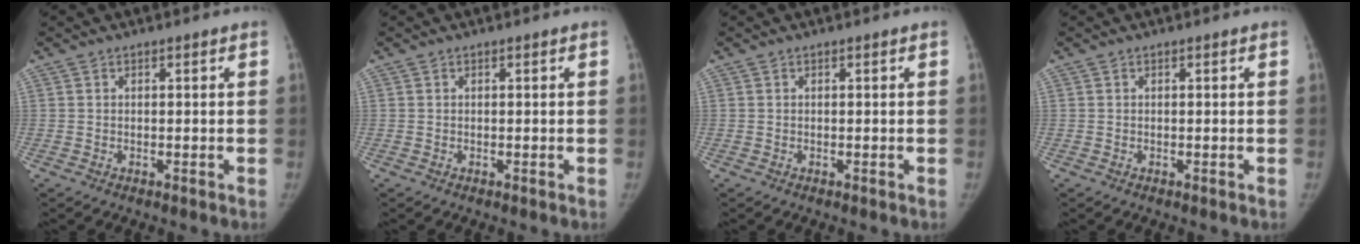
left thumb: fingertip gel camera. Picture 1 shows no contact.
{"total": 0.0}
{"total": 0.0}
{"total": 0.0}